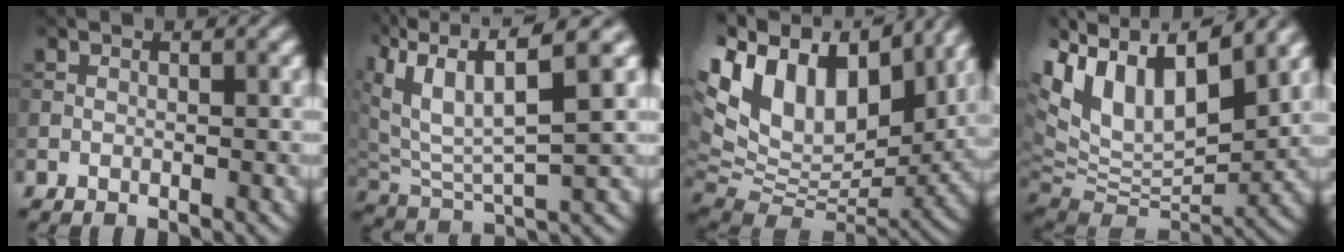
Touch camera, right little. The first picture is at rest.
{"total": 8.1, "force": [4.0, 2.8, 6.4], "torque": [-0.136, 0.005, 0.074]}
{"total": 17.6, "force": [6.4, 10.3, 12.8], "torque": [-0.262, 0.022, 0.121]}
{"total": 14.0, "force": [5.1, 7.9, 10.3], "torque": [-0.206, 0.013, 0.104]}